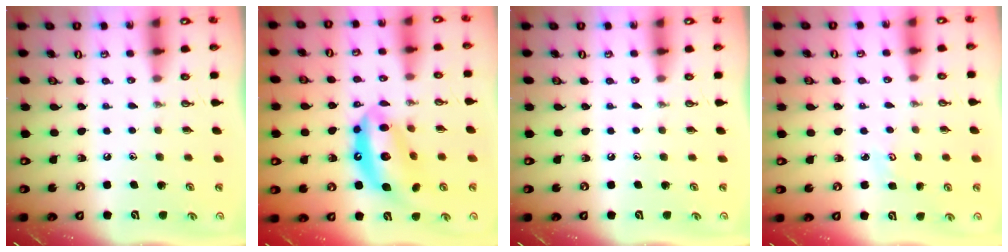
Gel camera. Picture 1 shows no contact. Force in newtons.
{"total": 14.8, "press": 14.7, "slide": 1.4}
{"total": 0.0}
{"total": 2.7, "press": 2.7, "slide": 0.3}